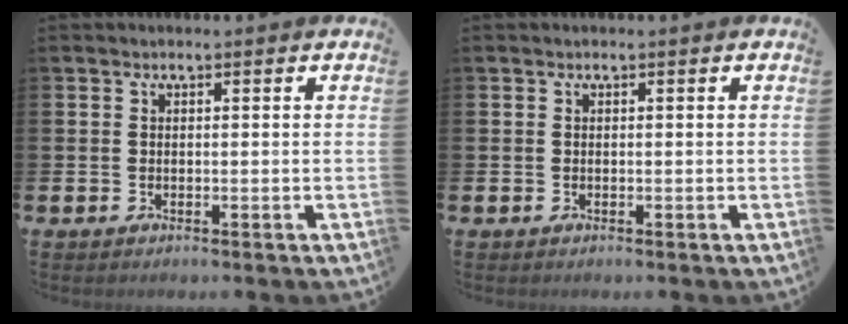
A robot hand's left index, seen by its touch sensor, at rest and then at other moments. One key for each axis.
{"total": 0.0}